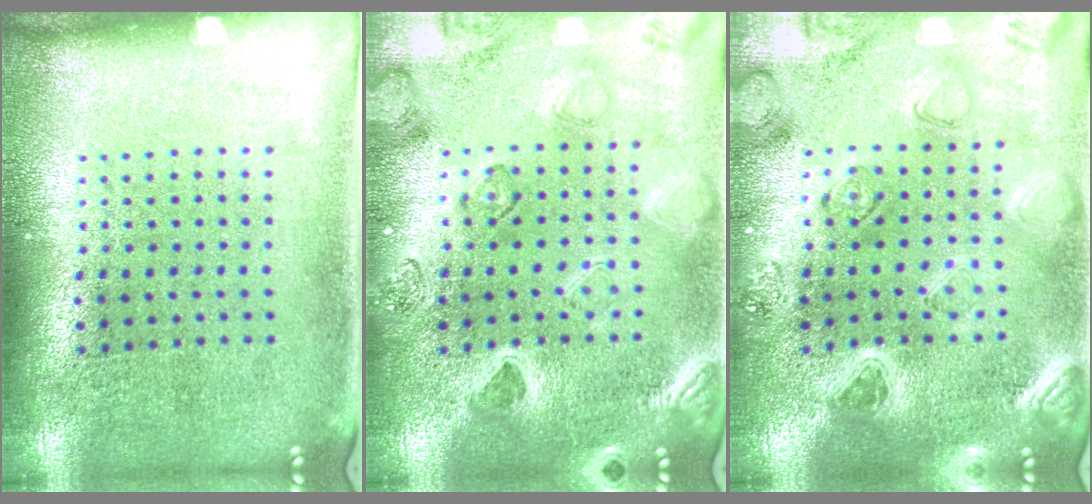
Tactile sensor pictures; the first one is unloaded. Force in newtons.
{"total": 2.5, "press": 2.4, "slide": 0.9}
{"total": 2.2, "press": 2.2, "slide": 0.2}